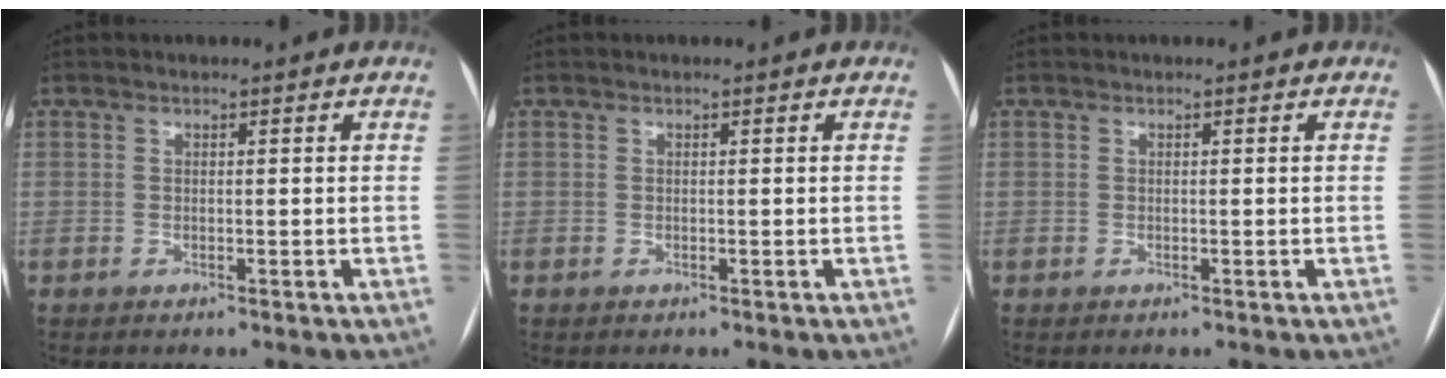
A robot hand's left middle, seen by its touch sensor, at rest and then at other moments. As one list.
[{"total": 0.0}, {"total": 0.0}]